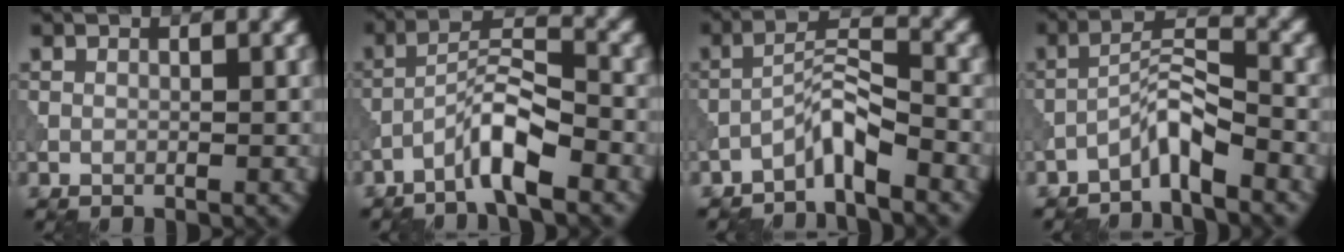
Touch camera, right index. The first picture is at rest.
{"total": 4.7, "force": [-3.0, 0.7, 3.5], "torque": [-0.062, 0.017, -0.064]}
{"total": 3.5, "force": [-2.7, 0.5, 2.2], "torque": [-0.042, 0.017, -0.057]}
{"total": 3.6, "force": [-2.7, 0.5, 2.3], "torque": [-0.042, 0.017, -0.058]}